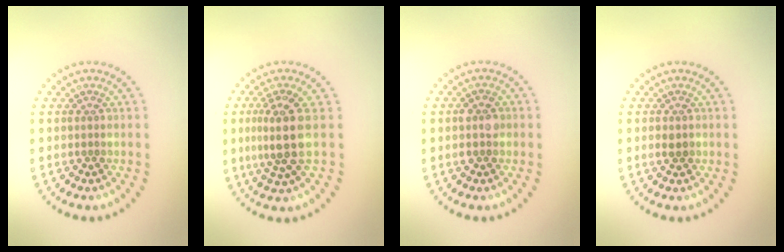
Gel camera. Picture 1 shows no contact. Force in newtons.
{"total": 3.9, "press": 3.4, "slide": 1.9}
{"total": 1.7, "press": 1.7, "slide": 0.1}
{"total": 1.1, "press": 1.0, "slide": 0.2}